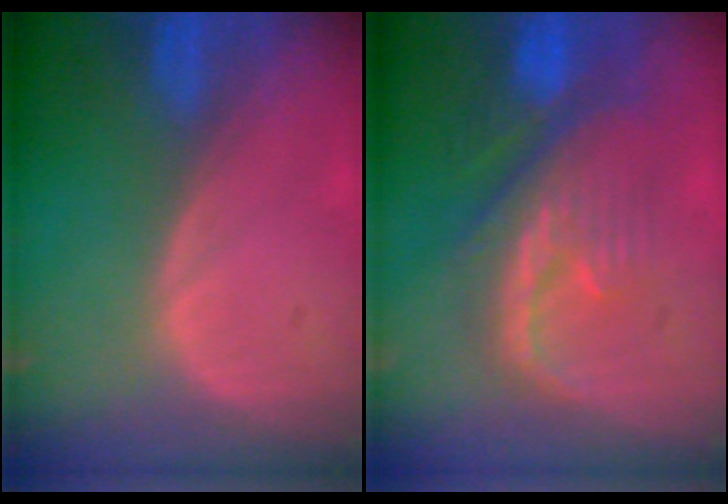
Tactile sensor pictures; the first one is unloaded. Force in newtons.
{"total": 9.0, "press": 8.7, "slide": 2.0}